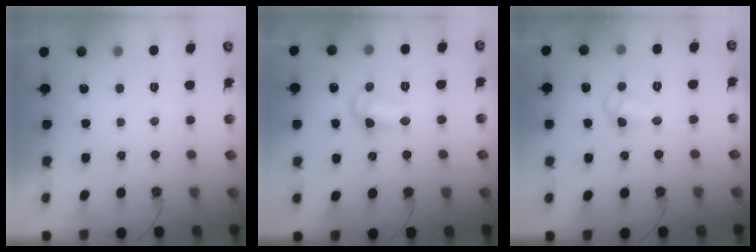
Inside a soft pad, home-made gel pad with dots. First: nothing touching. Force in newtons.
{"total": 10.6, "press": 10.0, "slide": 3.6}
{"total": 7.6, "press": 7.6, "slide": 0.4}